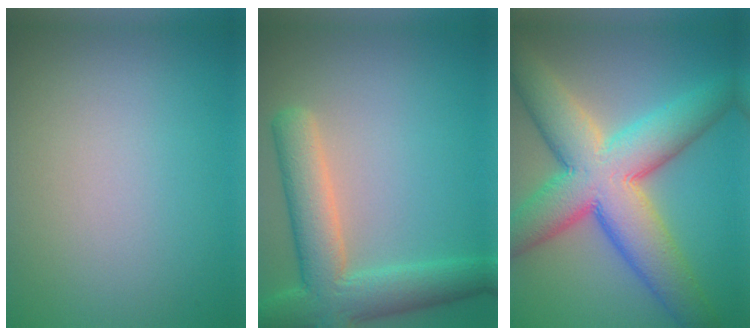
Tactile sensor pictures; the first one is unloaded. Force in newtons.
{"total": 6.9, "press": 6.9, "slide": 0.4}
{"total": 11.7, "press": 11.6, "slide": 0.5}